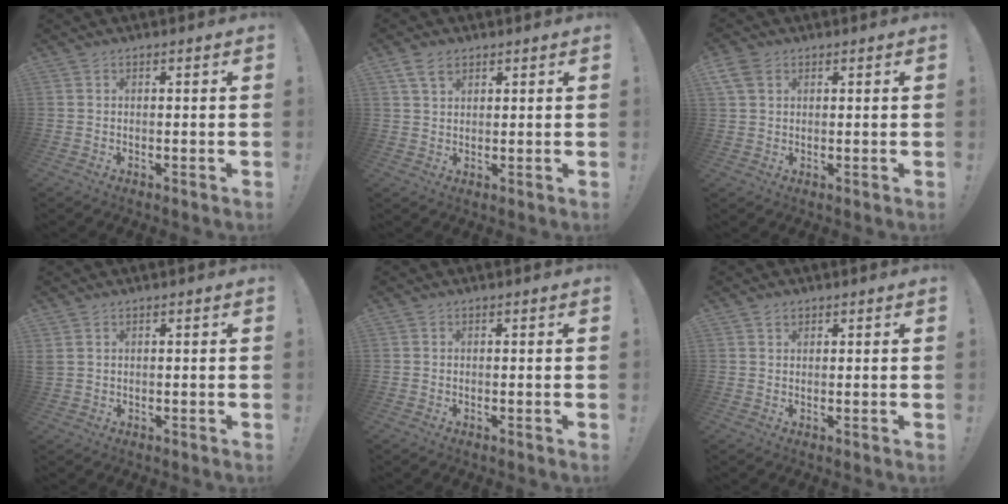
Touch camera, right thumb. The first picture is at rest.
{"total": 5.0, "force": [2.9, 2.9, 2.8], "torque": [-0.048, -0.006, 0.055]}
{"total": 5.3, "force": [2.7, 3.4, 3.0], "torque": [-0.055, 0.000, 0.055]}
{"total": 1.6, "force": [0.8, 1.0, 0.9], "torque": [-0.026, 0.005, 0.017]}
{"total": 0.0}
{"total": 1.2, "force": [0.9, 0.7, 0.4], "torque": [-0.002, -0.002, 0.017]}